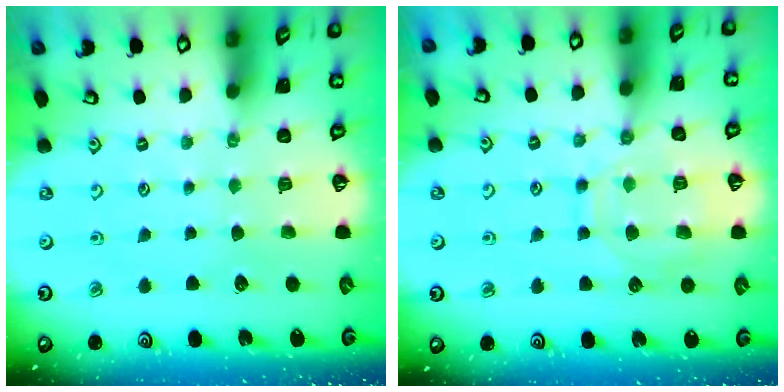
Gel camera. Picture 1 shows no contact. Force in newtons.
{"total": 11.7, "press": 11.7, "slide": 1.1}